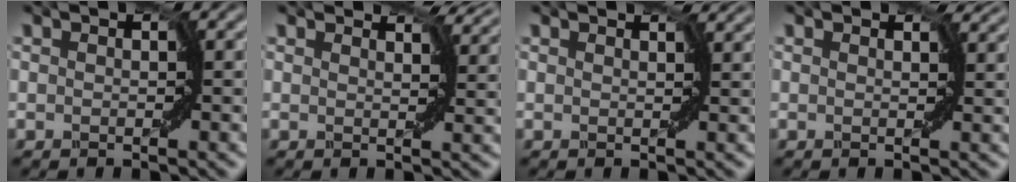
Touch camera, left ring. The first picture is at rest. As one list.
[{"total": 2.6, "force": [1.9, 1.0, 1.5], "torque": [-0.032, -0.005, 0.028]}, {"total": 1.3, "force": [1.0, 0.6, 0.6], "torque": [-0.021, -0.003, 0.014]}, {"total": 1.6, "force": [1.1, 0.8, 0.8], "torque": [-0.022, -0.004, 0.013]}]